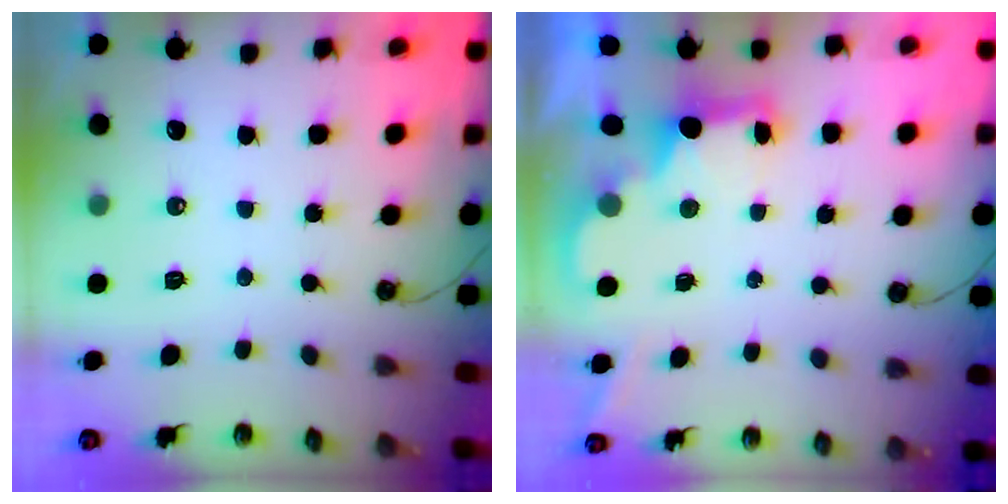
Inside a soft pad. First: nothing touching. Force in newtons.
{"total": 2.2, "press": 2.1, "slide": 0.7}